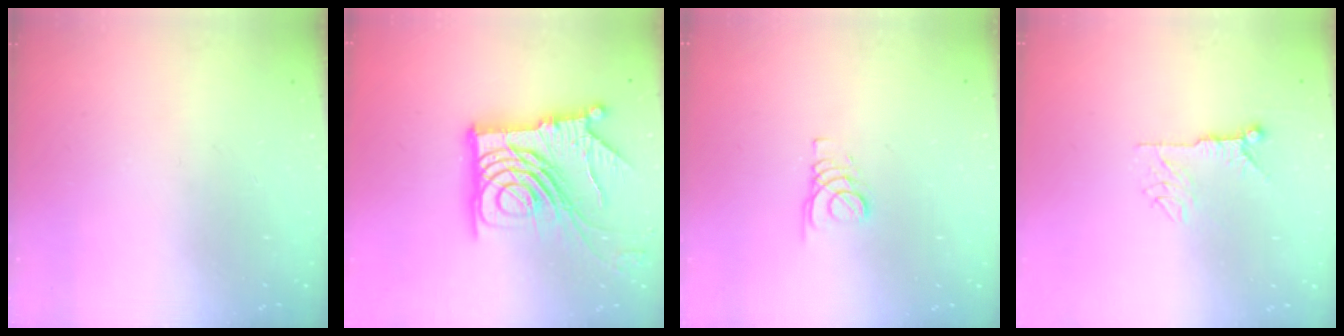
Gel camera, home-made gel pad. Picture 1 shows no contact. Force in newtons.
{"total": 20.3, "press": 20.2, "slide": 2.3}
{"total": 1.8, "press": 1.8, "slide": 0.2}
{"total": 7.2, "press": 7.2, "slide": 0.5}